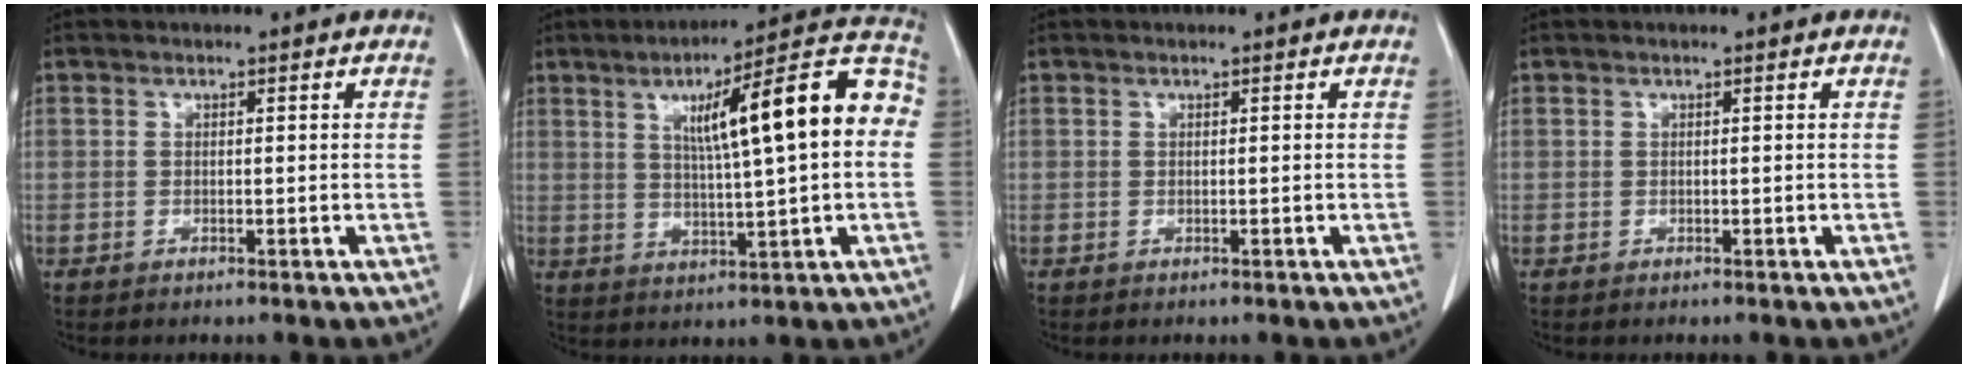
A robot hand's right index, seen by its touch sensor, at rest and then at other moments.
{"total": 16.5, "force": [3.0, 2.0, 16.1], "torque": [-0.224, 0.036, 0.039]}
{"total": 0.0}
{"total": 0.0}